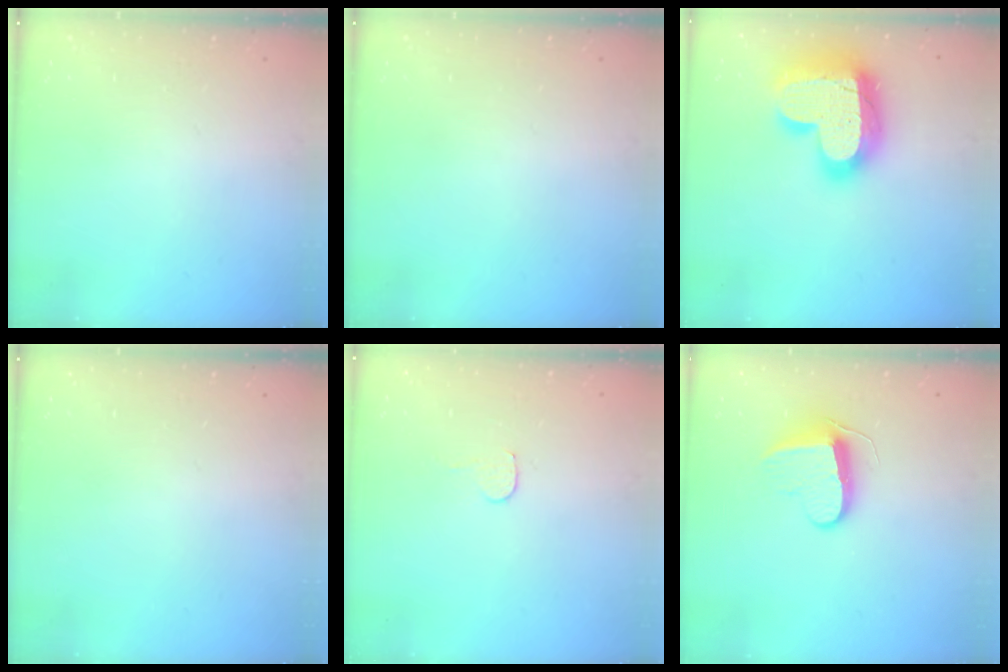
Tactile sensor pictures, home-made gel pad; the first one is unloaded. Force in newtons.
{"total": 0.0}
{"total": 26.7, "press": 26.6, "slide": 1.8}
{"total": 0.0}
{"total": 4.1, "press": 4.1, "slide": 0.3}
{"total": 9.9, "press": 9.9, "slide": 0.2}